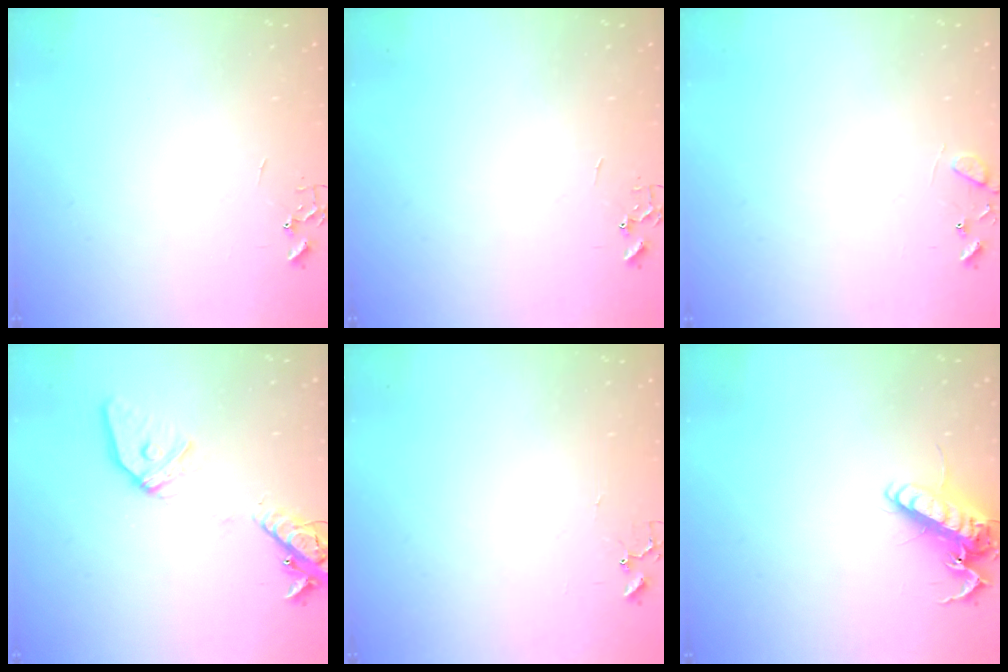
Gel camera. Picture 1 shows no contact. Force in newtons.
{"total": 0.0}
{"total": 9.0, "press": 9.0, "slide": 0.6}
{"total": 15.2, "press": 14.9, "slide": 3.0}
{"total": 4.1, "press": 4.1, "slide": 0.2}
{"total": 12.8, "press": 12.6, "slide": 2.4}